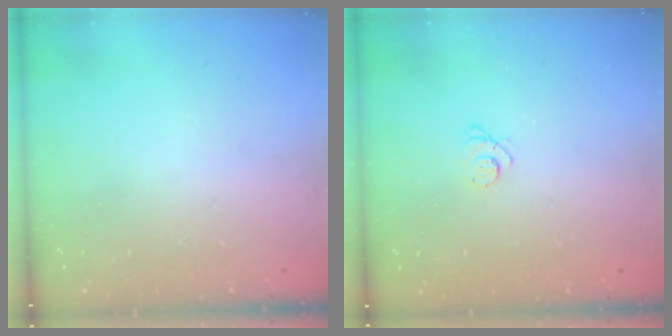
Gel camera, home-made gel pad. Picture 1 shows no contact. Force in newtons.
{"total": 2.5, "press": 2.5, "slide": 0.3}